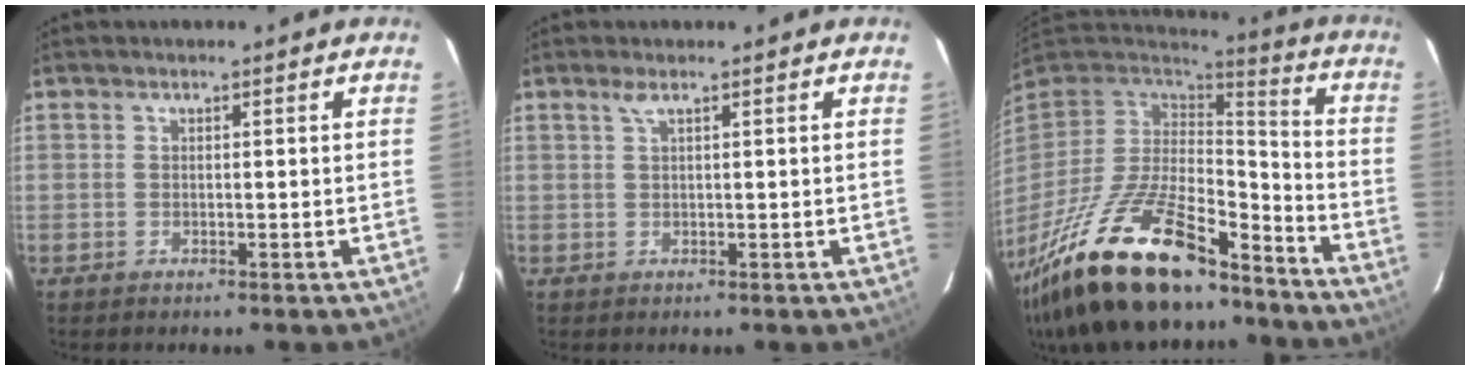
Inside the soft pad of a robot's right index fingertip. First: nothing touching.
{"total": 1.1, "force": [0.6, -0.2, 0.8], "torque": [-0.015, 0.003, 0.010]}
{"total": 28.8, "force": [-19.8, 10.0, 18.3], "torque": [-0.362, -0.040, -0.326]}